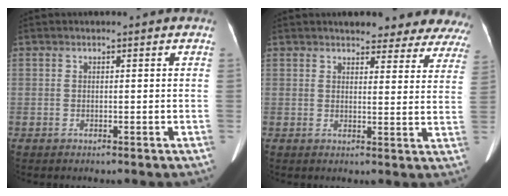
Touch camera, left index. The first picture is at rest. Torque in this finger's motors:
{"motor_torque": [0.91, -0.83, 0.13, 0.01]}